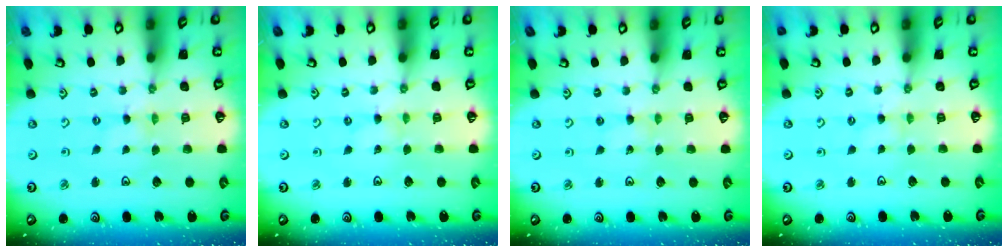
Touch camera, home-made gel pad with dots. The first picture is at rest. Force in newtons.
{"total": 0.0}
{"total": 1.3, "press": 1.3, "slide": 0.2}
{"total": 1.1, "press": 1.1, "slide": 0.3}